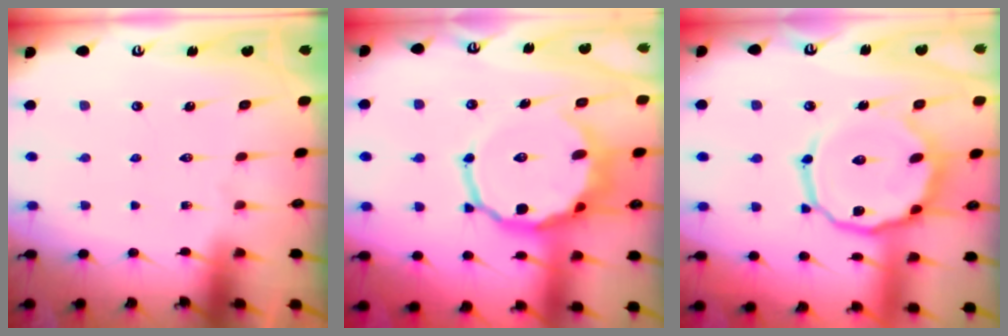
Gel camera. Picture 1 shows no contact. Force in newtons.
{"total": 13.1, "press": 12.6, "slide": 3.7}
{"total": 13.6, "press": 13.4, "slide": 1.9}